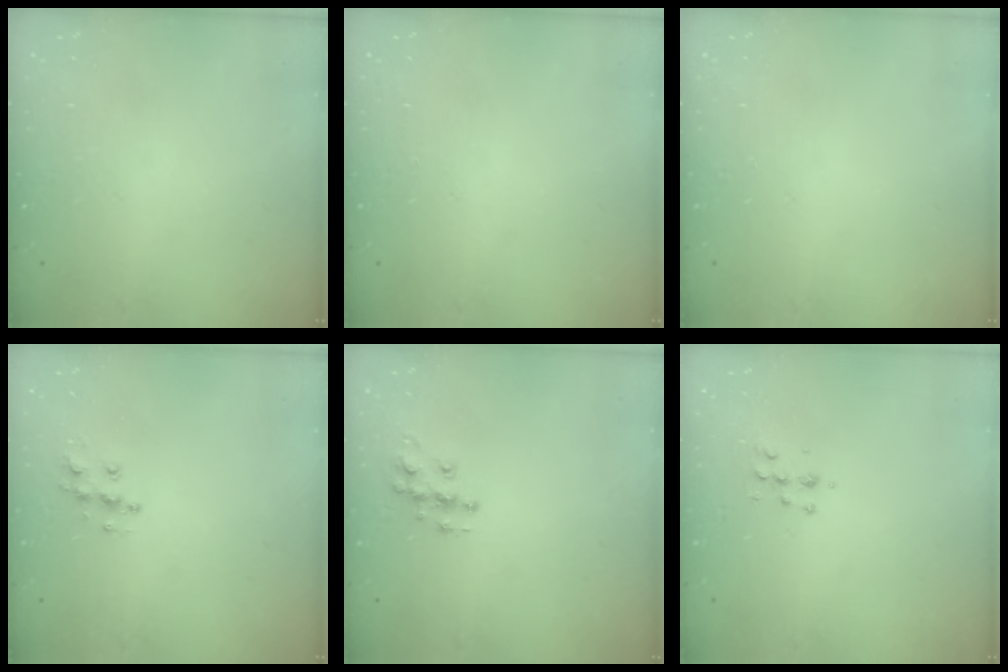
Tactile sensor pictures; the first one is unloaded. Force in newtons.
{"total": 0.0}
{"total": 0.0}
{"total": 7.5, "press": 7.5, "slide": 0.1}
{"total": 8.7, "press": 8.7, "slide": 0.5}
{"total": 5.4, "press": 5.3, "slide": 0.7}